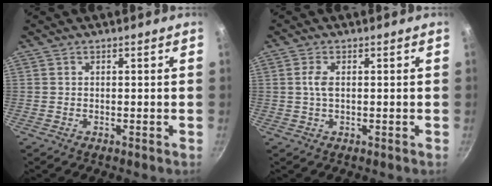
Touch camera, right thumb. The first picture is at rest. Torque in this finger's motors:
{"motor_torque": [-0.06, -0.17, 0.47, -0.07, 0.03]}